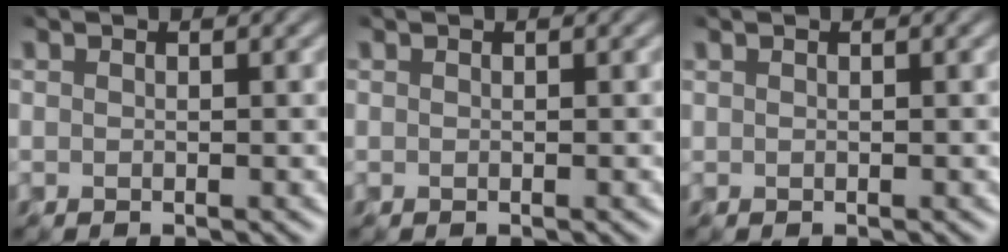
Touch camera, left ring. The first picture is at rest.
{"total": 0.0}
{"total": 0.0}